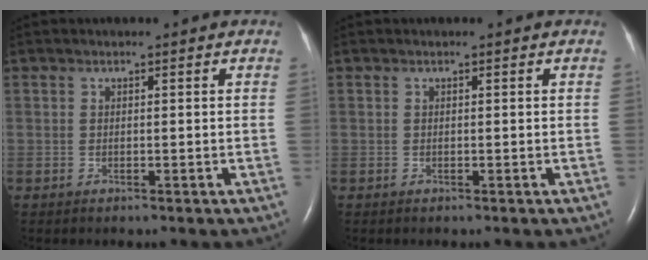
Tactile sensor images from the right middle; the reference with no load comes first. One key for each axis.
{"total": 0.0}